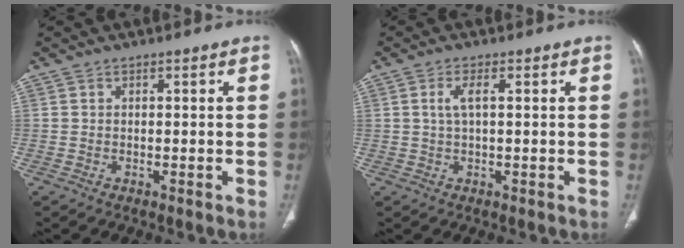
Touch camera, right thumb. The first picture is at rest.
{"total": 2.9, "force": [0.7, 1.0, 2.7], "torque": [-0.065, 0.009, 0.015]}